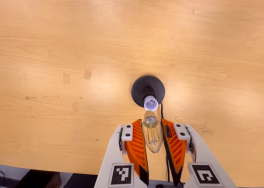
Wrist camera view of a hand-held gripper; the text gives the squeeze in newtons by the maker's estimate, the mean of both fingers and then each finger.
{"total": 13.3, "left": 14.4, "right": 12.2}